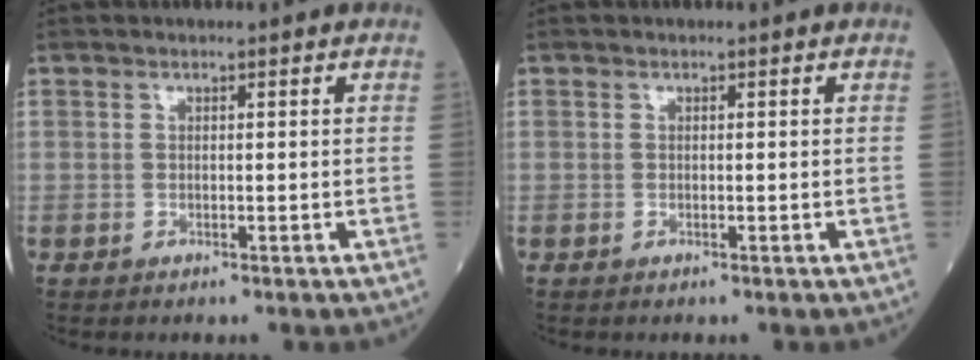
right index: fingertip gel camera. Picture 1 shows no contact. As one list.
[{"total": 0.0}]